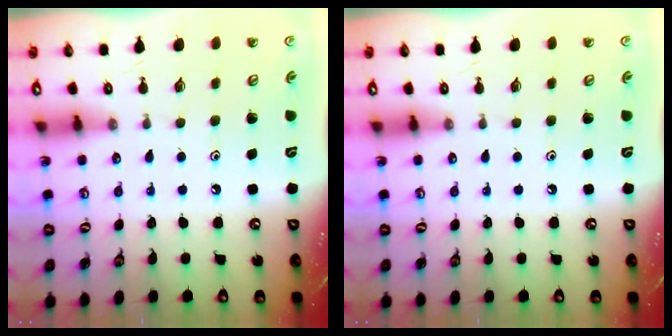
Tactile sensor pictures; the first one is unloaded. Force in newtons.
{"total": 0.0}